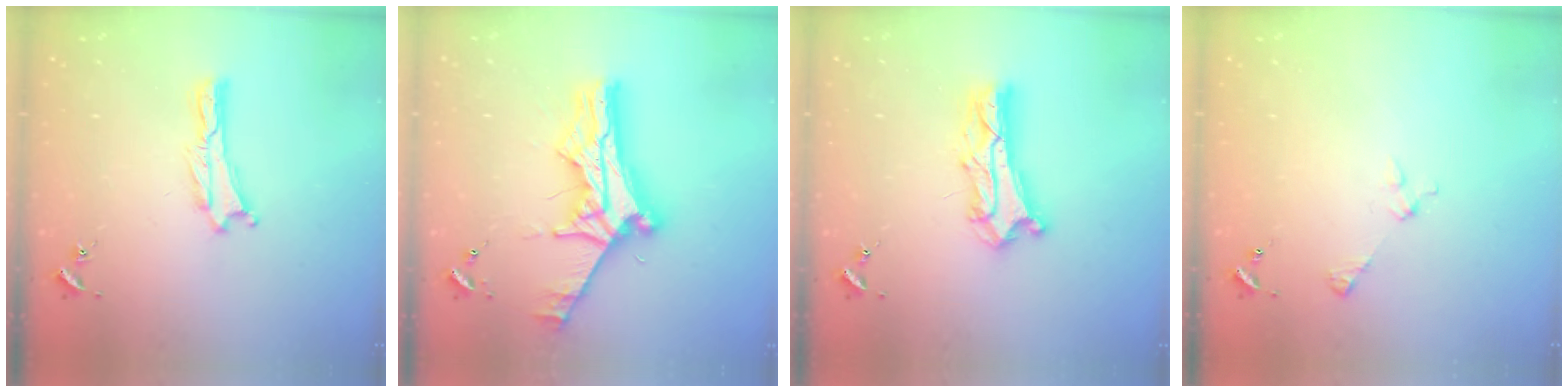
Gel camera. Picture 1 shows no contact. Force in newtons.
{"total": 11.4, "press": 11.4, "slide": 1.1}
{"total": 8.3, "press": 8.3, "slide": 0.7}
{"total": 2.9, "press": 2.9, "slide": 0.3}